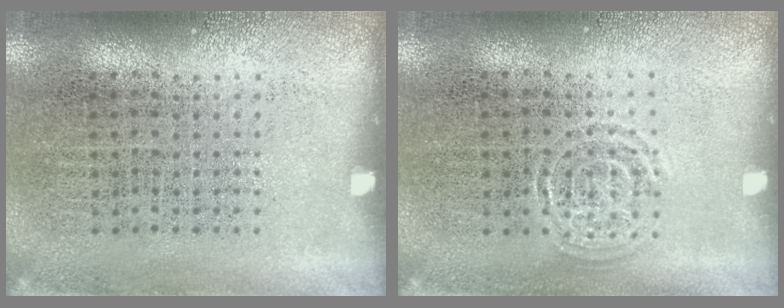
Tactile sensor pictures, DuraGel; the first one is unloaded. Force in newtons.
{"total": 1.4, "press": 1.4, "slide": 0.3}